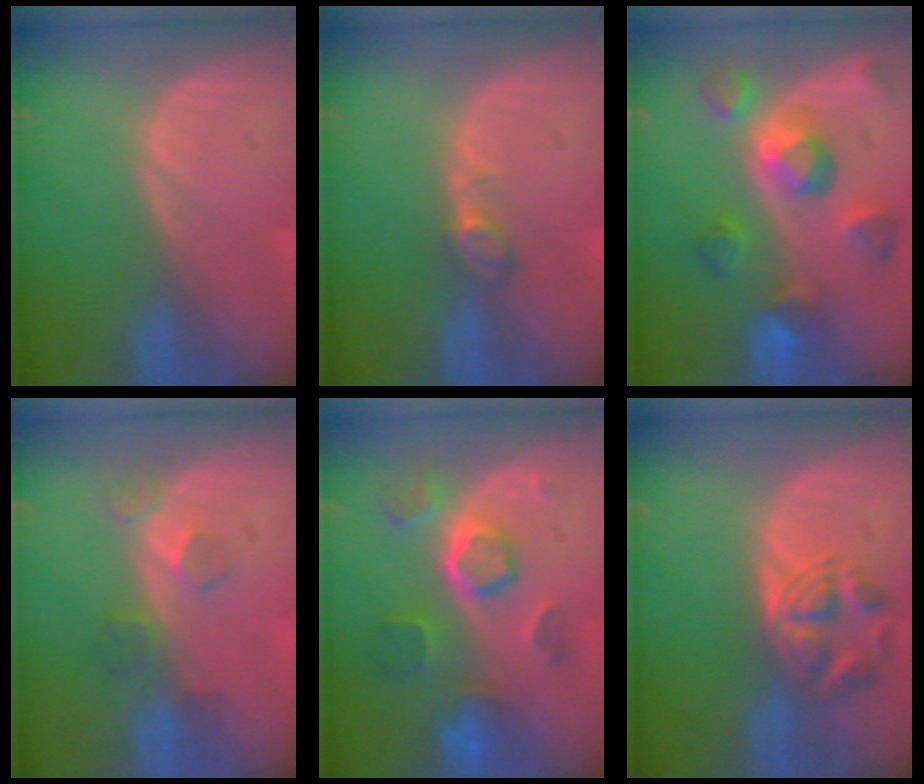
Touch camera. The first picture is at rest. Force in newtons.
{"total": 2.2, "press": 2.2, "slide": 0.3}
{"total": 9.5, "press": 8.6, "slide": 3.9}
{"total": 4.0, "press": 3.6, "slide": 1.8}
{"total": 8.5, "press": 7.7, "slide": 3.7}
{"total": 5.5, "press": 5.1, "slide": 2.0}